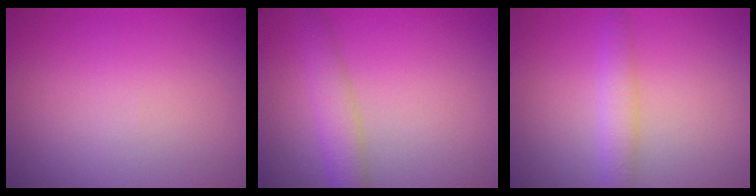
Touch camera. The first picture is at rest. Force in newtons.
{"total": 2.8, "press": 2.8, "slide": 0.1}
{"total": 2.1, "press": 2.1, "slide": 0.0}